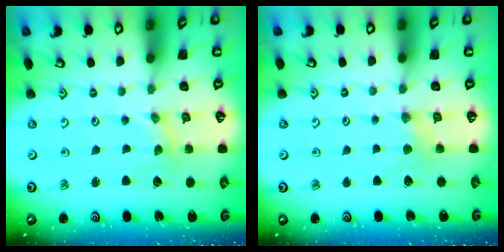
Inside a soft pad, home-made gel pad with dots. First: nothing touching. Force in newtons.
{"total": 3.1, "press": 3.0, "slide": 0.5}